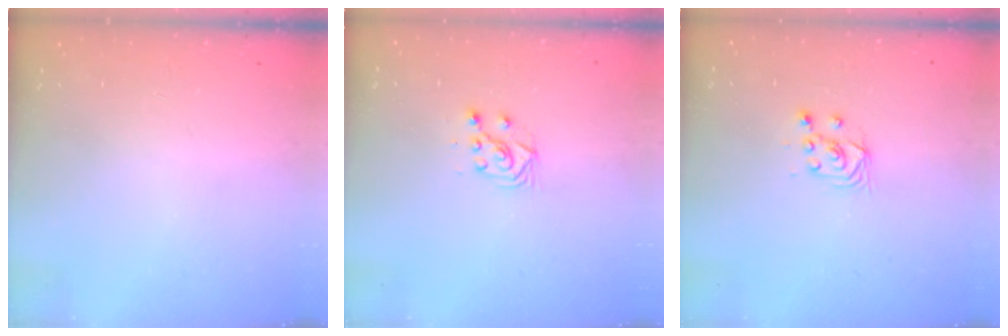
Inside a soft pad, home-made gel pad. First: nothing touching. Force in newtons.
{"total": 5.7, "press": 5.6, "slide": 0.9}
{"total": 2.9, "press": 2.7, "slide": 1.0}